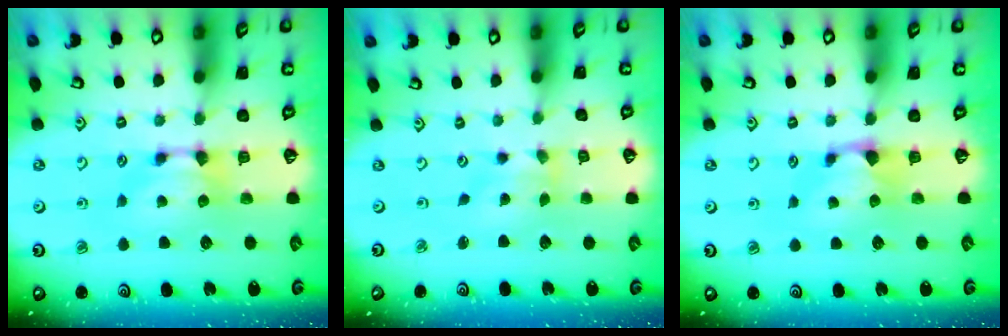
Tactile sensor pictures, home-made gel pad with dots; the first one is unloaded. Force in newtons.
{"total": 1.3, "press": 0.7, "slide": 1.1}
{"total": 1.3, "press": 0.7, "slide": 1.0}